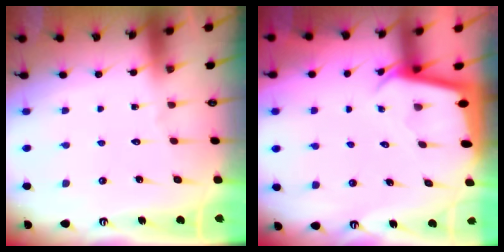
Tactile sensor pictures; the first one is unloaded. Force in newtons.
{"total": 2.2, "press": 2.2, "slide": 0.1}